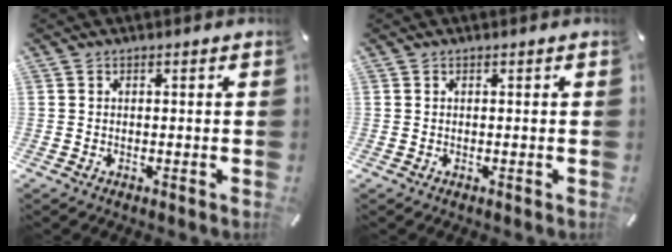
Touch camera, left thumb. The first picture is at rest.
{"total": 0.0}